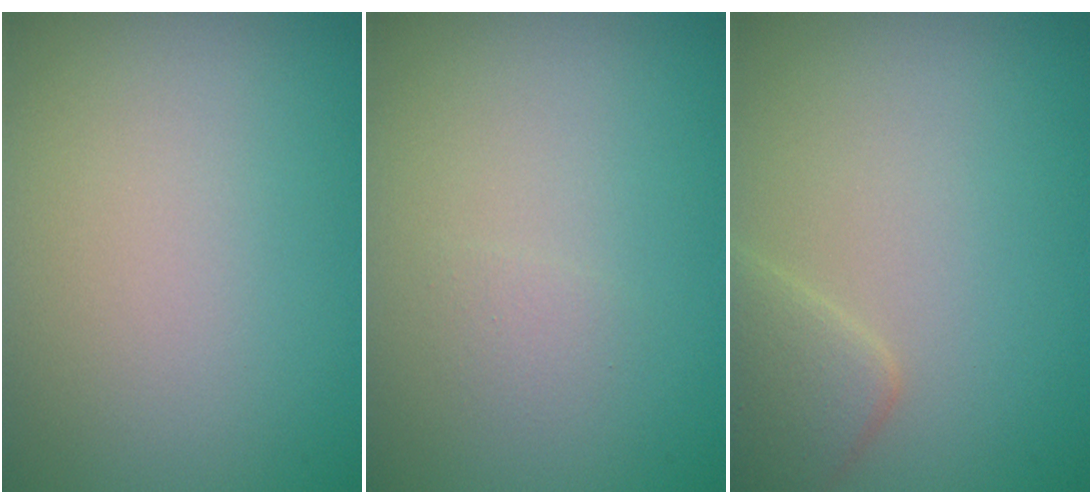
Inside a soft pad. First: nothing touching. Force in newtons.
{"total": 0.7, "press": 0.7, "slide": 0.0}
{"total": 2.6, "press": 2.6, "slide": 0.1}